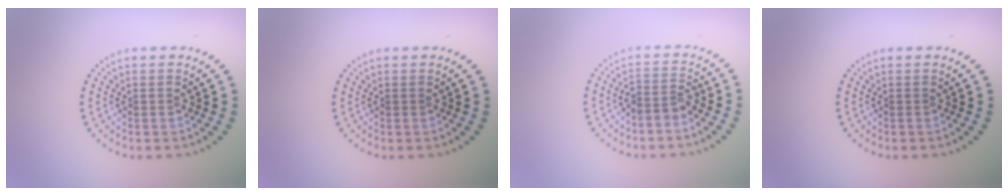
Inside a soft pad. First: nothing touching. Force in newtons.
{"total": 0.0}
{"total": 2.2, "press": 1.8, "slide": 1.3}
{"total": 0.0}